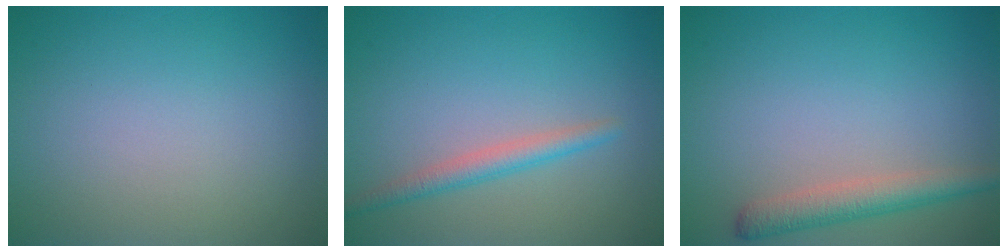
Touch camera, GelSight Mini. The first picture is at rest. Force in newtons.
{"total": 2.1, "press": 2.1, "slide": 0.1}
{"total": 3.0, "press": 3.0, "slide": 0.2}